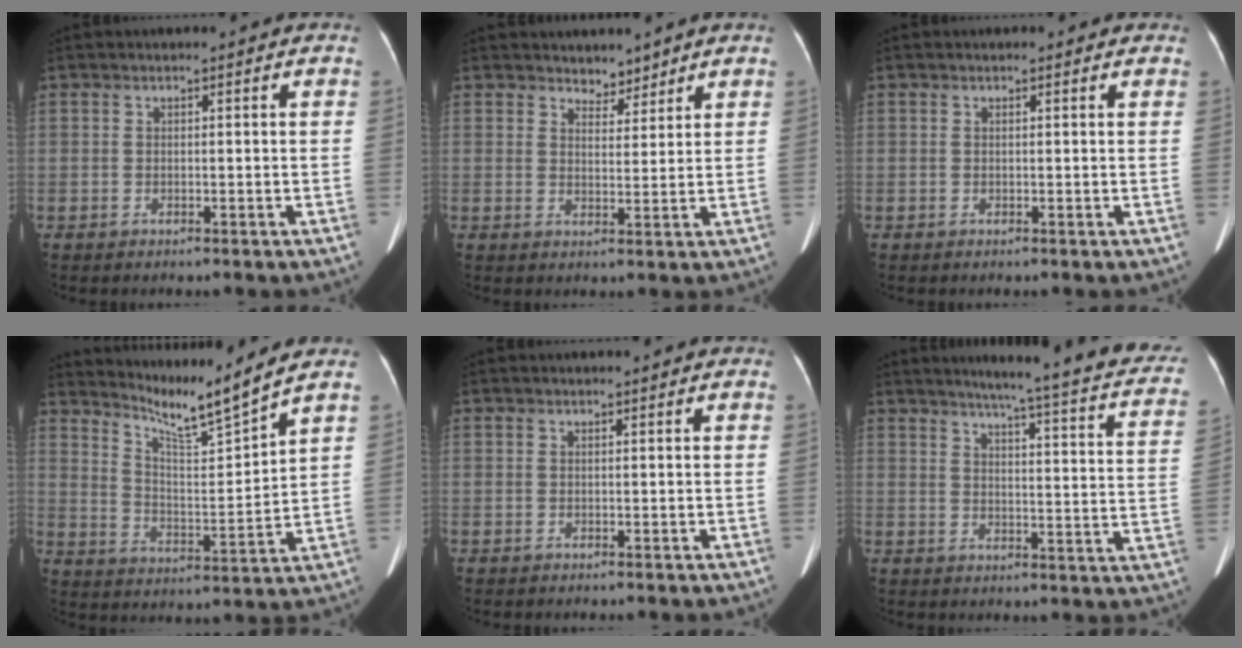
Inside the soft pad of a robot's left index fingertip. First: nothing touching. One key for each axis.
{"total": 2.8, "fx": 2.5, "fy": 1.2, "fz": 0.2, "tx": -0.001, "ty": -0.002, "tz": 0.039}
{"total": 0.6, "fx": 0.4, "fy": 0.3, "fz": 0.3, "tx": -0.010, "ty": 0.005, "tz": 0.003}
{"total": 9.1, "fx": 8.4, "fy": -2.4, "fz": 2.7, "tx": -0.061, "ty": -0.037, "tz": 0.152}
{"total": 0.0}
{"total": 22.6, "fx": 19.3, "fy": 1.3, "fz": 11.8, "tx": -0.148, "ty": -0.045, "tz": 0.213}